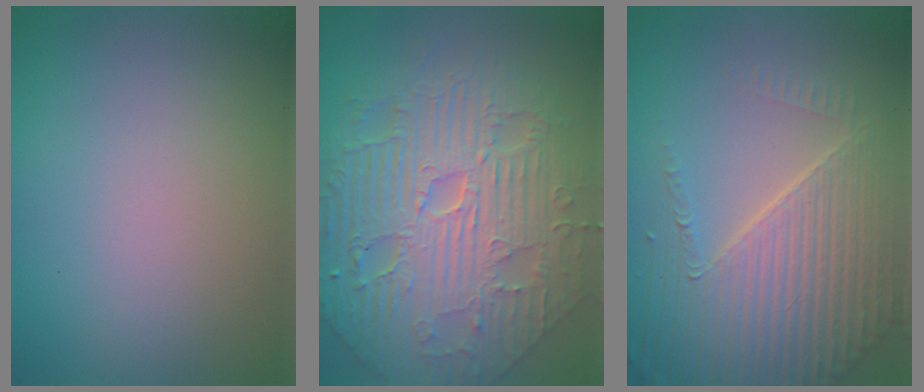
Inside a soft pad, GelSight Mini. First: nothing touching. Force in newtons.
{"total": 11.6, "press": 7.8, "slide": 8.7}
{"total": 7.6, "press": 5.4, "slide": 5.3}